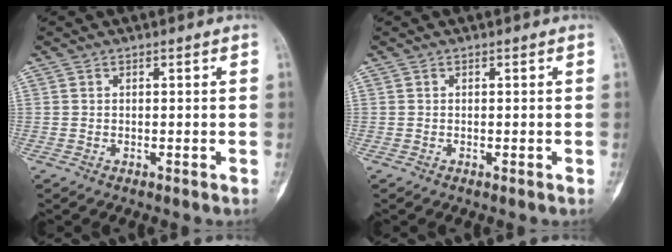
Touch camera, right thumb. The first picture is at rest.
{"total": 0.0}